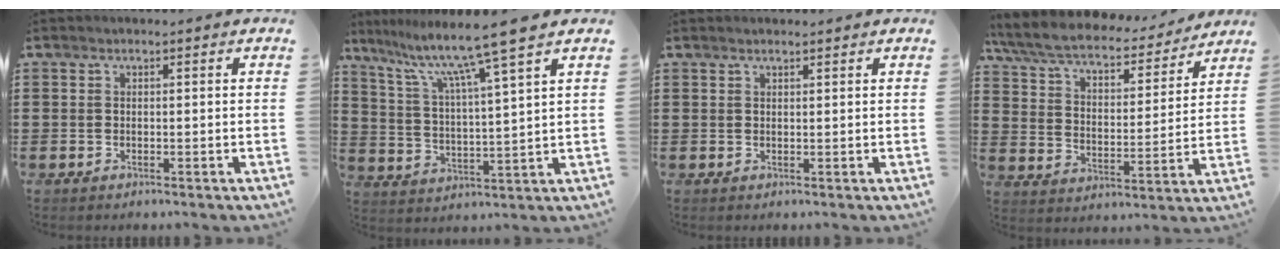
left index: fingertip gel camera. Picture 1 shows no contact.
{"total": 9.8, "force": [7.7, -1.1, 5.9], "torque": [-0.142, -0.043, 0.122]}
{"total": 0.8, "force": [0.8, 0.0, 0.3], "torque": [-0.006, 0.000, 0.015]}
{"total": 6.9, "force": [6.1, 1.1, 3.0], "torque": [-0.085, -0.041, 0.103]}